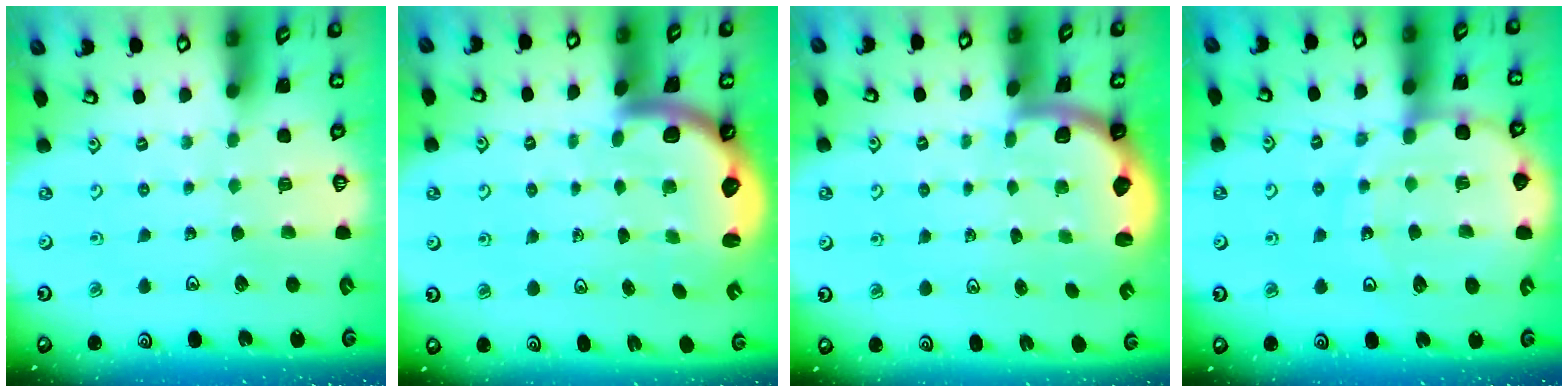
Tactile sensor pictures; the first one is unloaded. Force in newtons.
{"total": 2.9, "press": 2.9, "slide": 0.5}
{"total": 2.0, "press": 2.0, "slide": 0.5}
{"total": 12.4, "press": 12.3, "slide": 1.4}